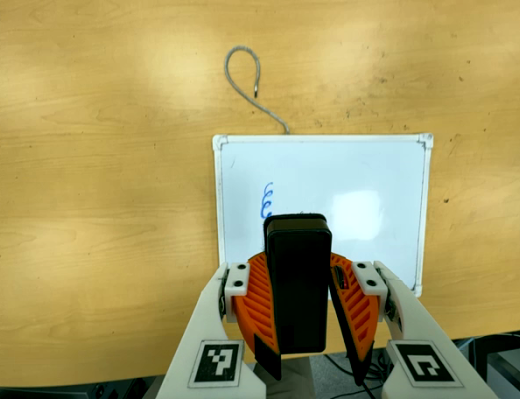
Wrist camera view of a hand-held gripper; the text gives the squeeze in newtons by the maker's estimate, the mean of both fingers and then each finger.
{"total": 9.9, "left": 9.7, "right": 10.2}